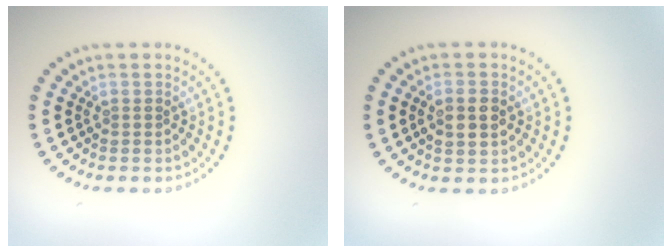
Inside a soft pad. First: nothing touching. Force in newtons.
{"total": 2.4, "press": 2.4, "slide": 0.2}